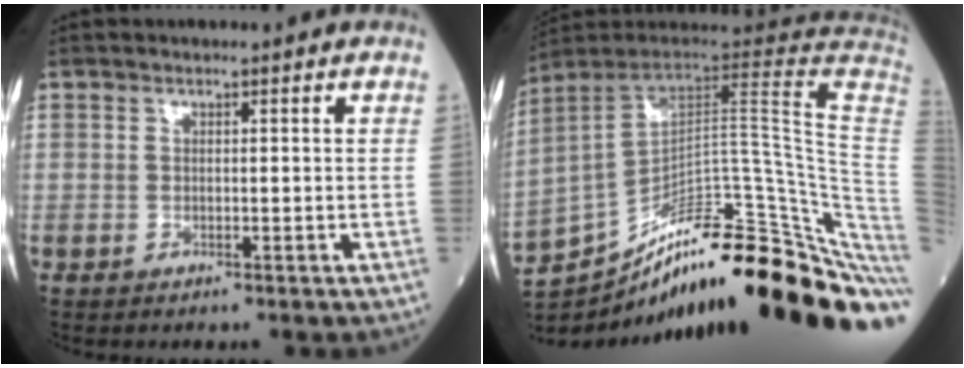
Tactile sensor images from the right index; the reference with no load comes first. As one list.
[{"total": 33.3, "force": [-23.8, 3.5, 23.0], "torque": [-0.213, 0.013, -0.326]}]